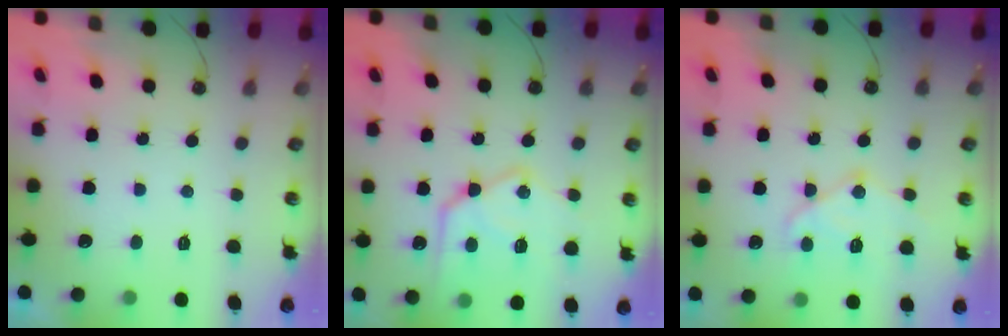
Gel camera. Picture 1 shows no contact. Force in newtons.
{"total": 18.1, "press": 18.0, "slide": 1.8}
{"total": 12.0, "press": 11.9, "slide": 1.3}